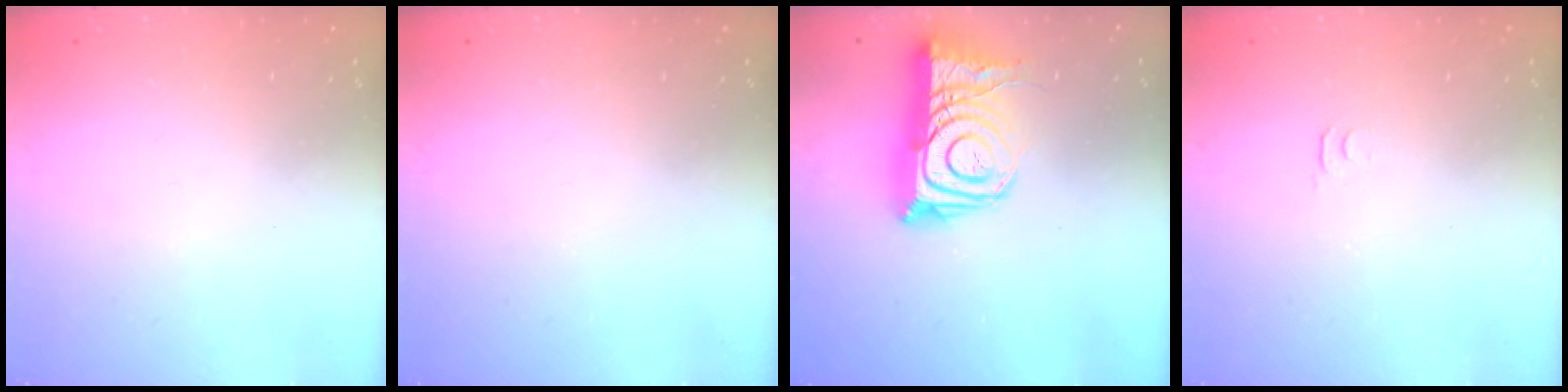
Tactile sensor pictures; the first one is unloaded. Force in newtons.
{"total": 0.0}
{"total": 16.4, "press": 16.3, "slide": 1.5}
{"total": 2.8, "press": 2.7, "slide": 0.5}